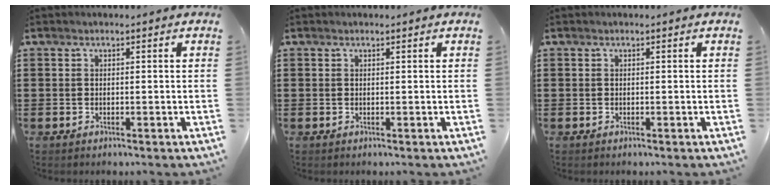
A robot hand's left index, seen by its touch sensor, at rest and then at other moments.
{"total": 0.0}
{"total": 0.0}